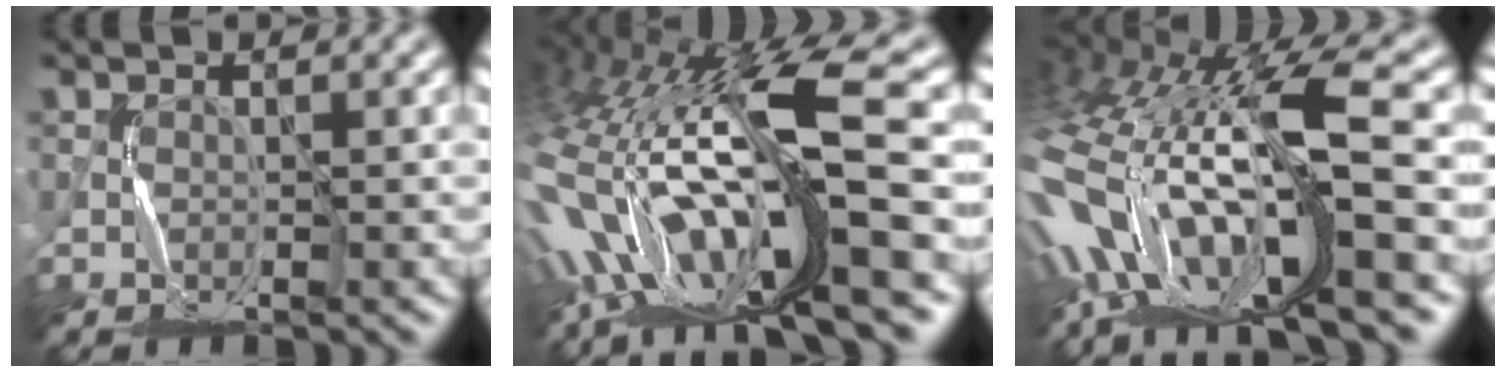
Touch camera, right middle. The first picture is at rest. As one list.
[{"total": 17.2, "force": [-0.8, 5.7, 16.2], "torque": [-0.315, -0.016, 0.001]}, {"total": 17.6, "force": [-3.8, 6.6, 15.8], "torque": [-0.321, -0.025, -0.052]}]